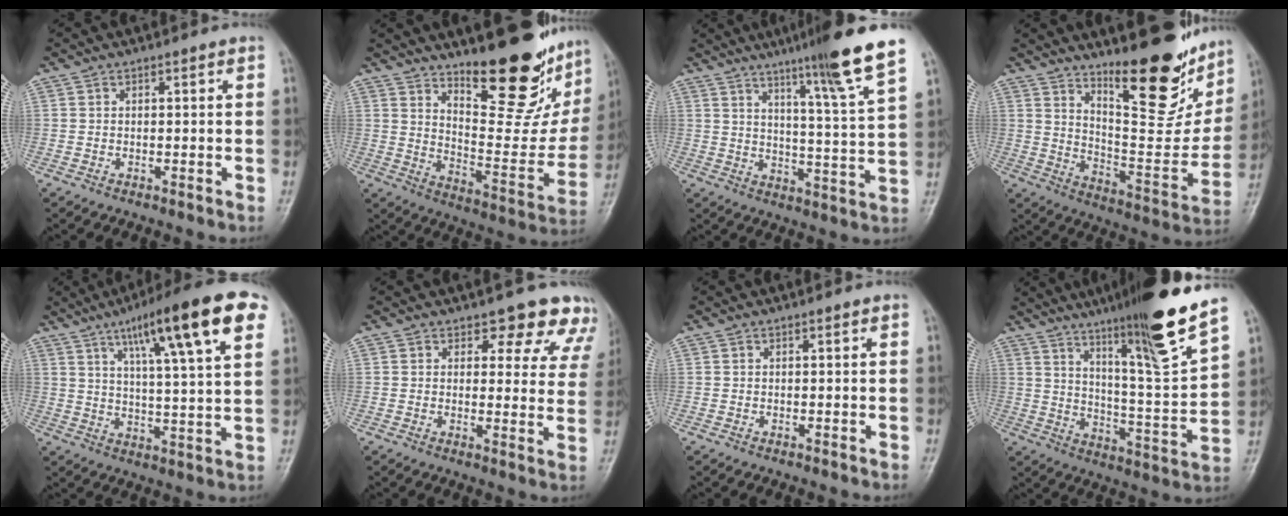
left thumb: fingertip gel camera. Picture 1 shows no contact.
{"total": 21.8, "force": [15.8, 7.1, 13.2], "torque": [-0.137, -0.121, 0.231]}
{"total": 14.1, "force": [9.5, -0.5, 10.4], "torque": [-0.149, -0.054, 0.138]}
{"total": 21.5, "force": [14.8, 6.7, 14.0], "torque": [-0.147, -0.107, 0.232]}
{"total": 19.5, "force": [9.7, 3.4, 16.6], "torque": [-0.234, -0.010, 0.143]}
{"total": 10.5, "force": [8.9, 4.9, 2.5], "torque": [0.029, -0.050, 0.073]}
{"total": 0.0}
{"total": 19.2, "force": [13.2, 0.4, 14.0], "torque": [-0.193, -0.076, 0.215]}